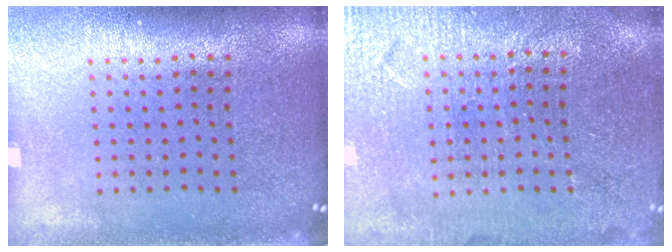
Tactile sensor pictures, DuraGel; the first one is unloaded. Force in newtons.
{"total": 3.5, "press": 3.4, "slide": 0.7}